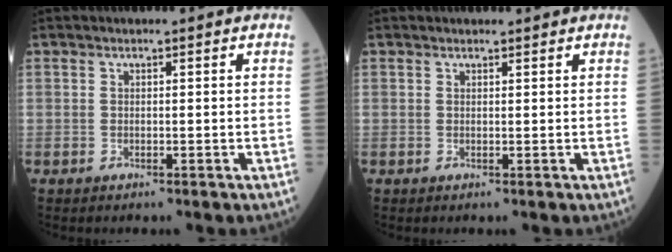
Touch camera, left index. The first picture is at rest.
{"total": 1.6, "force": [1.5, 0.3, 0.2], "torque": [-0.007, 0.009, 0.020]}